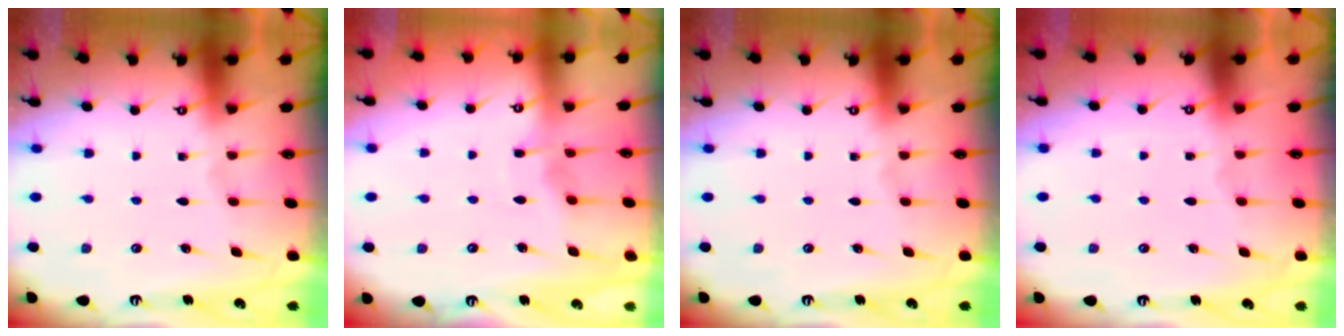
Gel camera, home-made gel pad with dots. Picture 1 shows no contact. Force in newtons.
{"total": 3.2, "press": 3.2, "slide": 0.1}
{"total": 0.0}
{"total": 1.2, "press": 1.2, "slide": 0.1}